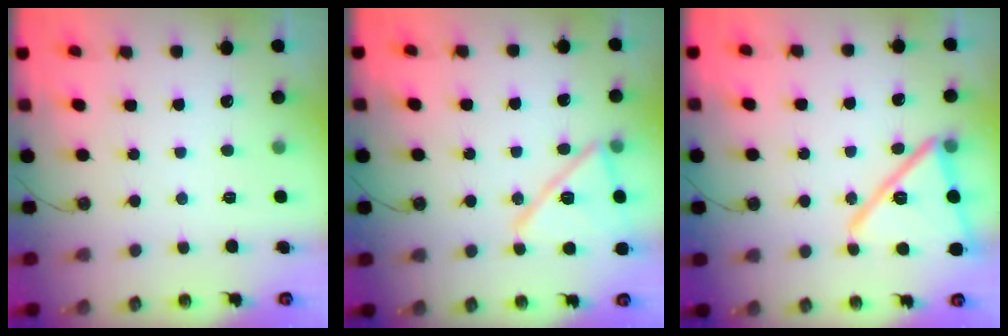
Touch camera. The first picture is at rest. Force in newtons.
{"total": 15.7, "press": 15.7, "slide": 0.4}
{"total": 18.4, "press": 18.3, "slide": 1.1}